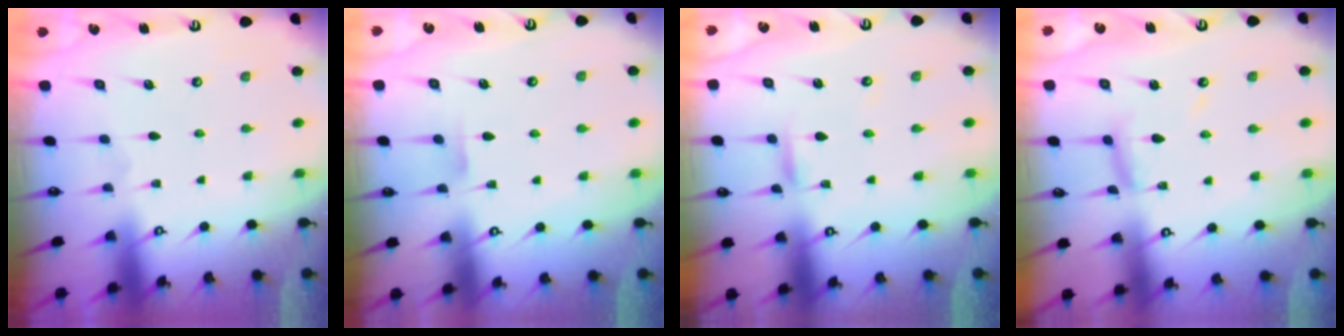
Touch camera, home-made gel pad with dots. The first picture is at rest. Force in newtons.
{"total": 3.9, "press": 3.8, "slide": 0.4}
{"total": 2.4, "press": 2.4, "slide": 0.0}
{"total": 7.7, "press": 7.6, "slide": 0.5}